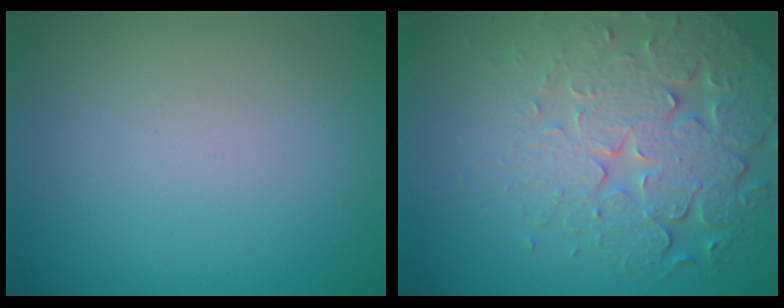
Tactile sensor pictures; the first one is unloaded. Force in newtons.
{"total": 7.4, "press": 5.4, "slide": 5.1}